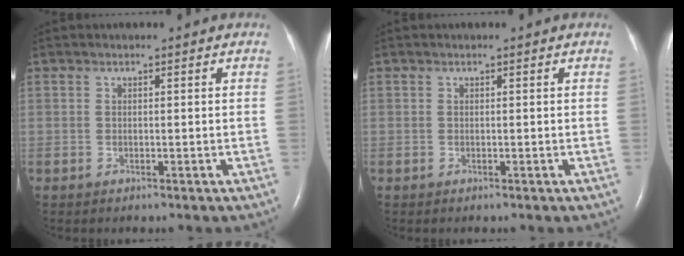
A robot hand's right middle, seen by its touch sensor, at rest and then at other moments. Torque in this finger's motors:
{"motor_torque": [0.01, 0.09, 0.08, 0.00]}